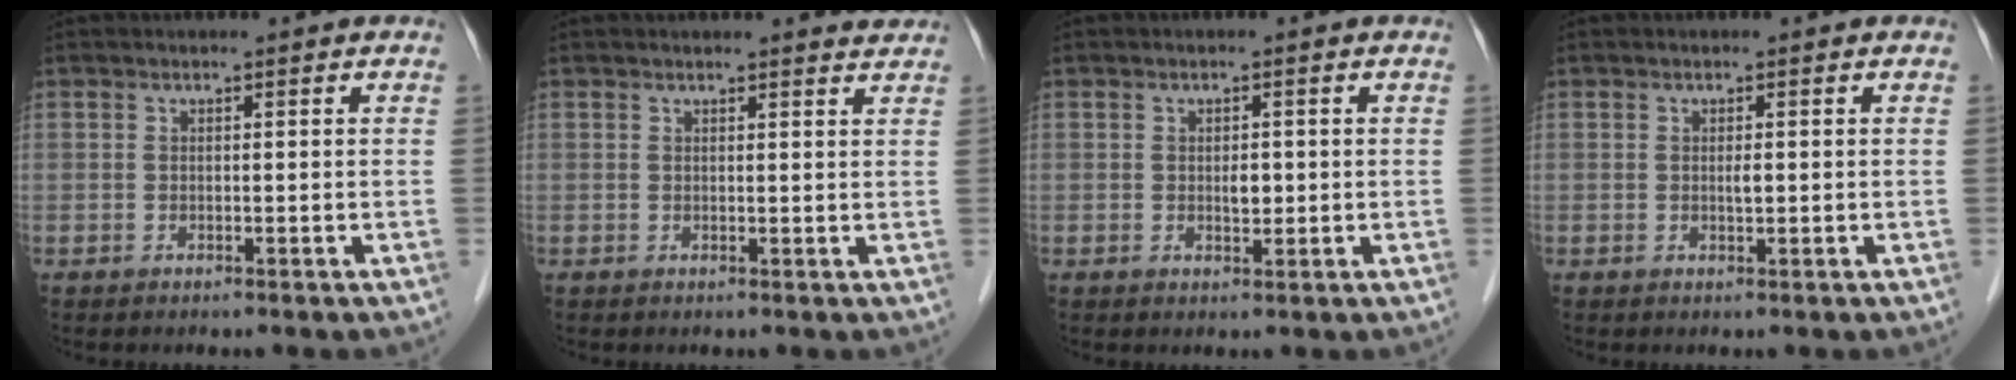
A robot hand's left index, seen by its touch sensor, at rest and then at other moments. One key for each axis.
{"total": 3.0, "fx": 3.0, "fy": 0.2, "fz": 0.2, "tx": -0.007, "ty": -0.006, "tz": 0.023}
{"total": 1.7, "fx": 0.1, "fy": 0.9, "fz": 1.4, "tx": -0.024, "ty": -0.001, "tz": 0.003}
{"total": 0.9, "fx": 0.1, "fy": 0.2, "fz": 0.8, "tx": -0.015, "ty": -0.002, "tz": 0.002}